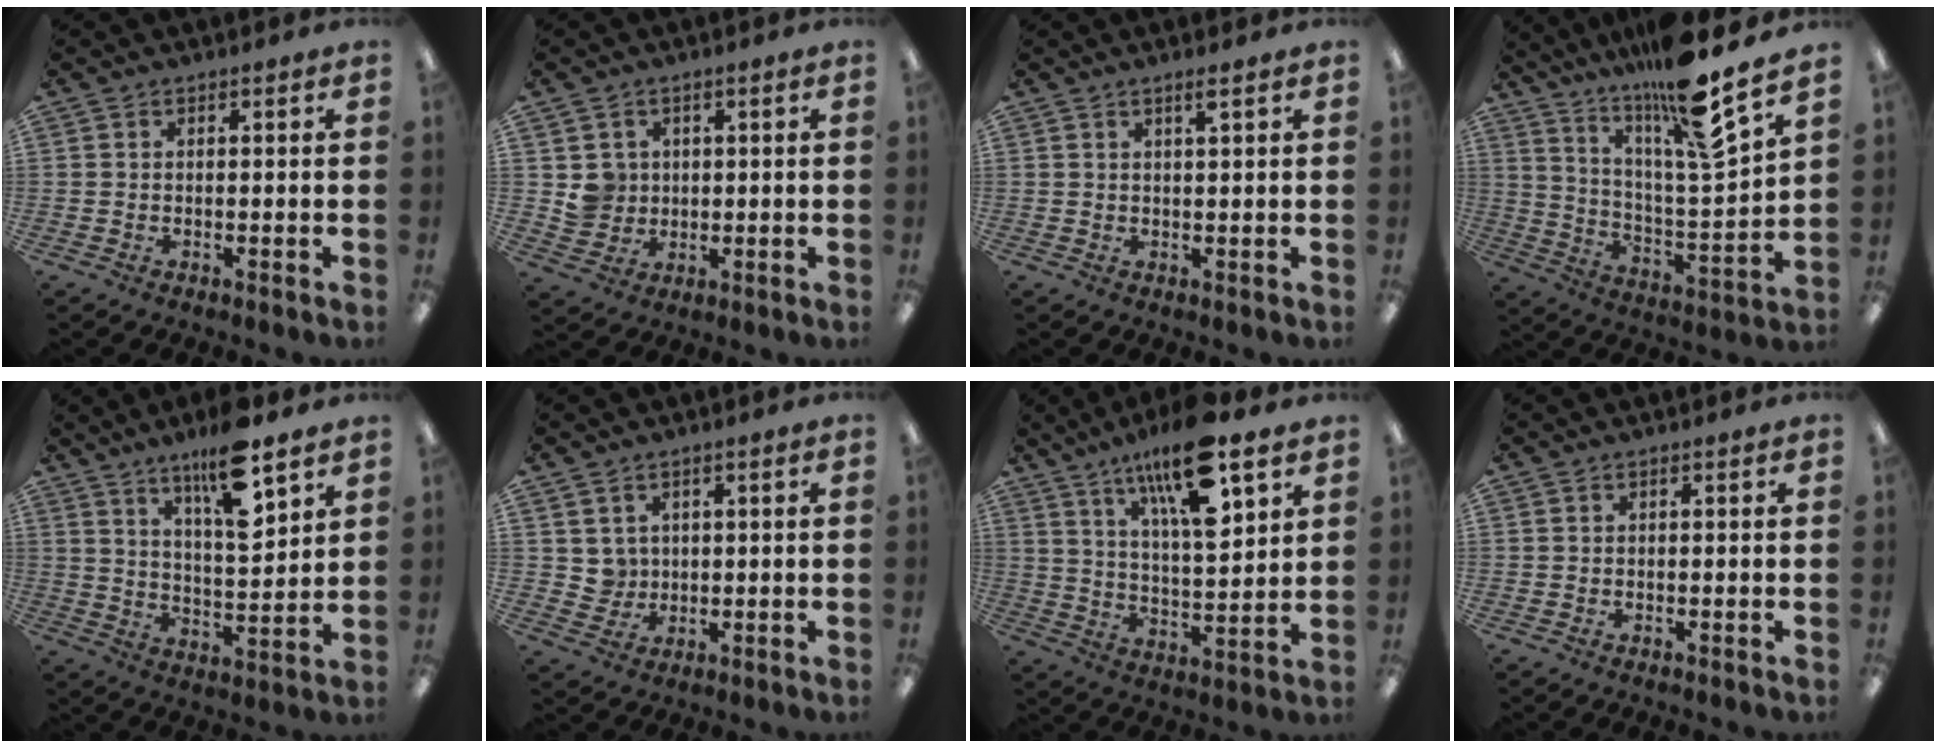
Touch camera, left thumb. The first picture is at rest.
{"total": 5.0, "force": [1.2, 4.8, 0.7], "torque": [-0.005, 0.001, 0.022]}
{"total": 1.9, "force": [1.4, 0.0, 1.3], "torque": [-0.029, -0.002, 0.024]}
{"total": 17.6, "force": [13.8, 0.8, 10.9], "torque": [-0.191, -0.096, 0.215]}
{"total": 13.6, "force": [9.8, 2.9, 8.9], "torque": [-0.148, -0.055, 0.163]}
{"total": 3.8, "force": [2.1, 3.2, -0.2], "torque": [-0.003, -0.005, 0.038]}
{"total": 17.4, "force": [11.4, 4.5, 12.3], "torque": [-0.205, -0.058, 0.184]}
{"total": 0.0}